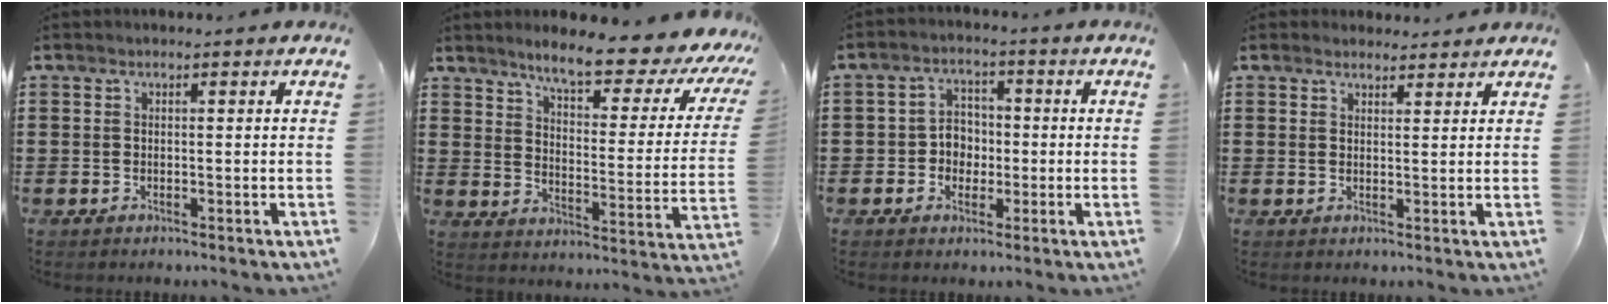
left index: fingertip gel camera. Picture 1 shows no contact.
{"total": 8.9, "force": [7.3, 0.9, 5.0], "torque": [-0.094, -0.052, 0.114]}
{"total": 4.2, "force": [-0.8, 3.7, 1.7], "torque": [-0.044, 0.009, -0.019]}
{"total": 2.3, "force": [2.2, 0.7, 0.1], "torque": [-0.007, 0.002, 0.043]}